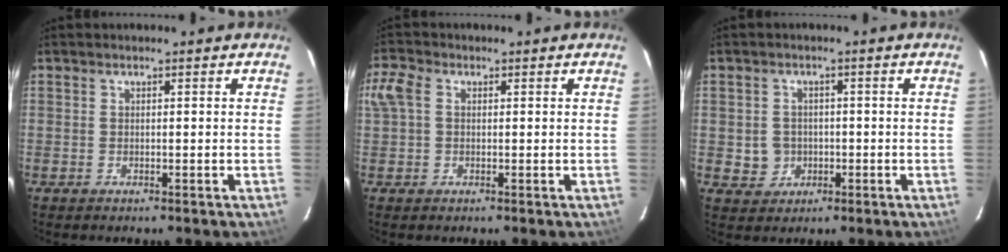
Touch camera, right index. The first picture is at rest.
{"total": 4.0, "force": [0.5, 2.9, 2.7], "torque": [-0.061, 0.012, 0.006]}
{"total": 4.3, "force": [-0.6, 4.2, 0.8], "torque": [-0.022, 0.012, 0.002]}